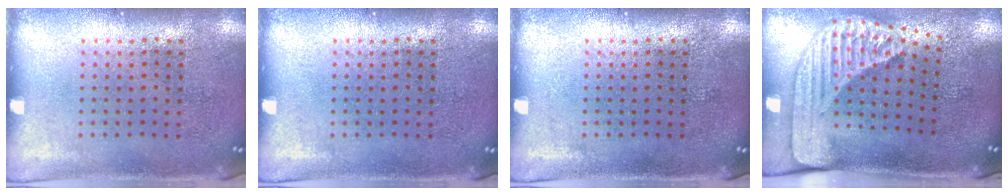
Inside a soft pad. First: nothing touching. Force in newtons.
{"total": 0.0}
{"total": 0.0}
{"total": 2.5, "press": 1.7, "slide": 1.7}